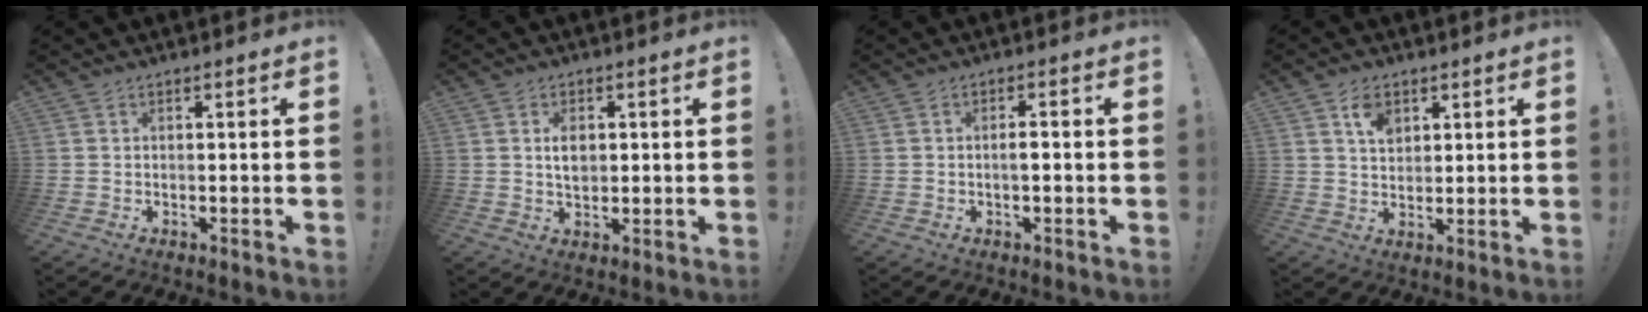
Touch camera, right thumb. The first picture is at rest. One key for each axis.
{"total": 4.7, "fx": 0.8, "fy": 3.2, "fz": 3.4, "tx": -0.039, "ty": -0.005, "tz": 0.008}
{"total": 2.4, "fx": -0.7, "fy": 0.5, "fz": 2.2, "tx": -0.030, "ty": 0.002, "tz": -0.016}
{"total": 6.4, "fx": 3.2, "fy": 4.3, "fz": 3.5, "tx": -0.046, "ty": -0.008, "tz": 0.056}